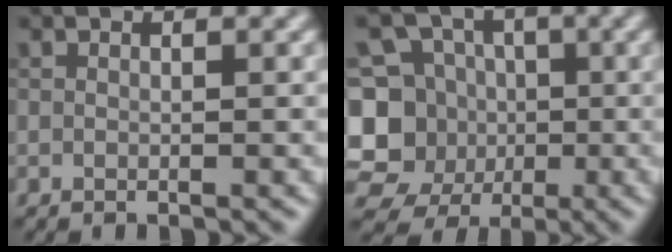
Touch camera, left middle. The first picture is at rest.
{"total": 9.5, "force": [-1.7, 8.8, 3.2], "torque": [-0.067, 0.022, -0.058]}